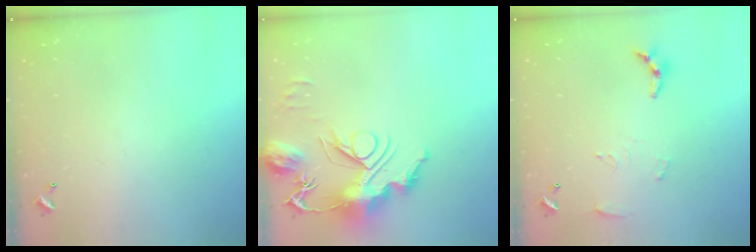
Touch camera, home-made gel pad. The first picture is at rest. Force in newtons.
{"total": 16.1, "press": 15.9, "slide": 2.3}
{"total": 6.7, "press": 6.6, "slide": 0.6}